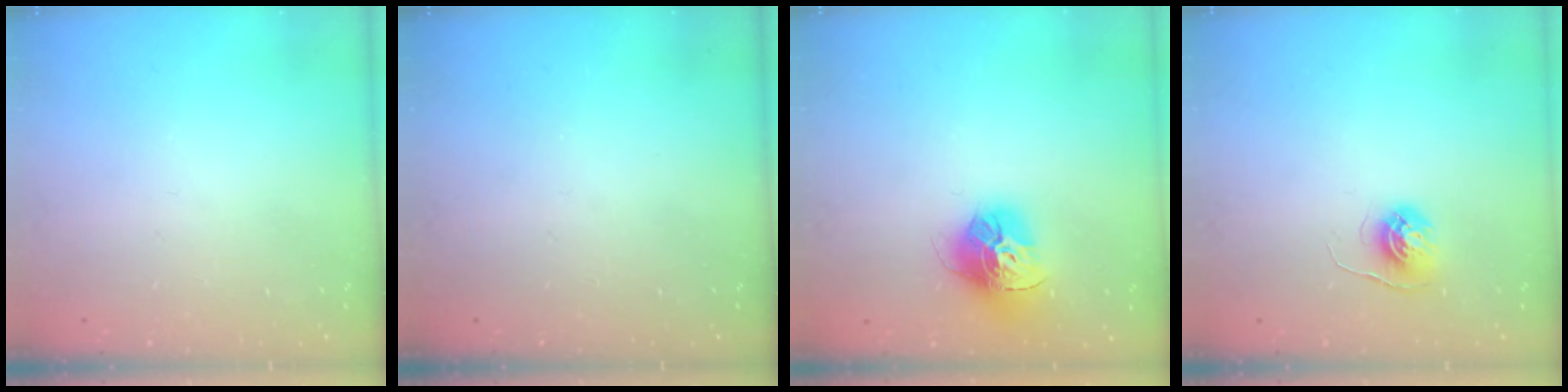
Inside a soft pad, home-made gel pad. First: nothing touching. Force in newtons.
{"total": 0.0}
{"total": 14.8, "press": 14.8, "slide": 1.6}
{"total": 5.6, "press": 5.5, "slide": 0.4}